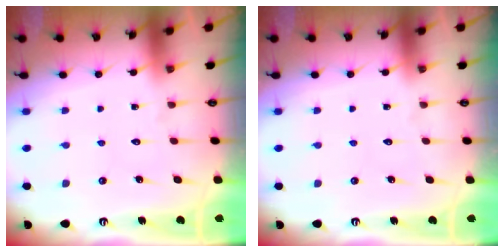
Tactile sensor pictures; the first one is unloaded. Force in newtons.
{"total": 0.0}